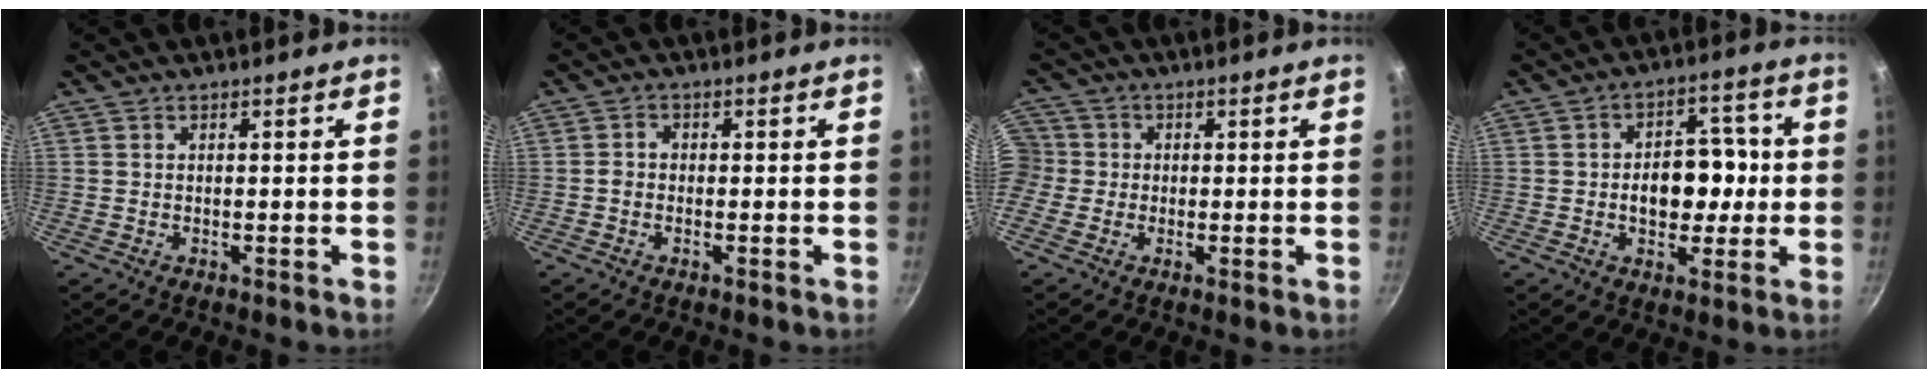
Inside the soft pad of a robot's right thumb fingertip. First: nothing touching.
{"total": 1.5, "force": [-0.4, 1.2, 0.9], "torque": [-0.009, 0.005, -0.012]}
{"total": 9.6, "force": [0.1, 8.8, 3.6], "torque": [-0.096, 0.029, 0.002]}
{"total": 10.6, "force": [-0.6, 7.1, 7.9], "torque": [-0.072, 0.024, -0.011]}